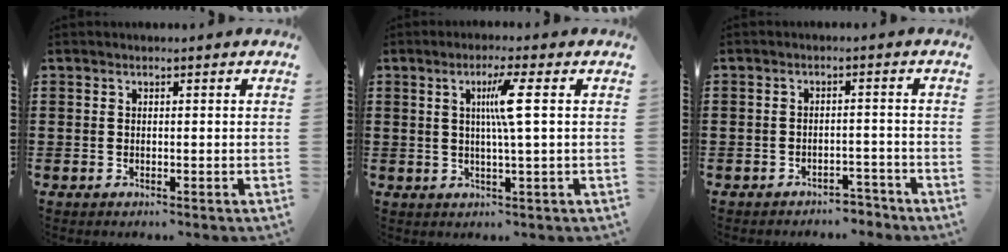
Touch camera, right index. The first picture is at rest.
{"total": 5.2, "force": [1.0, -0.5, 5.1], "torque": [-0.099, -0.003, 0.011]}
{"total": 2.7, "force": [-2.6, 0.5, 0.4], "torque": [-0.013, 0.002, -0.054]}